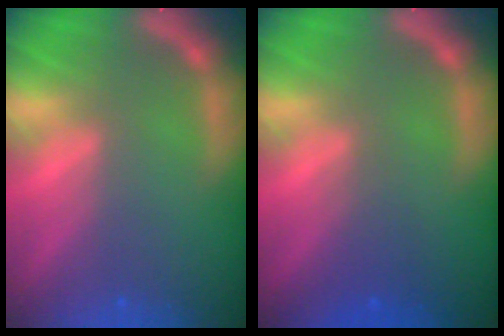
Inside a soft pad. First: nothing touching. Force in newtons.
{"total": 1.9}